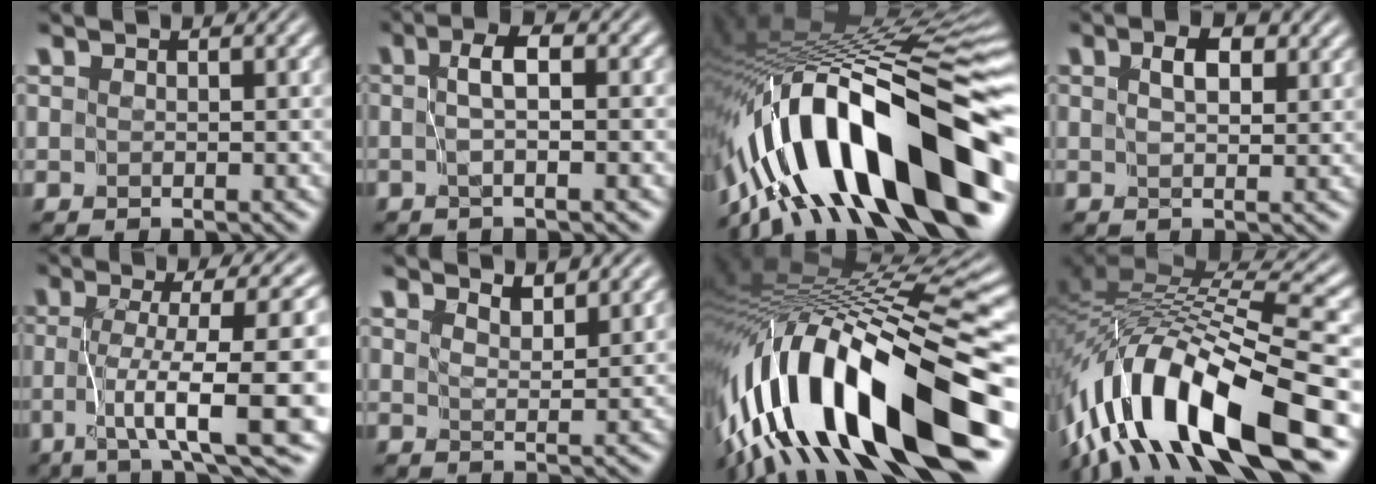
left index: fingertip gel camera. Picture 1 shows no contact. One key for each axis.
{"total": 2.5, "fx": -0.1, "fy": -0.1, "fz": 2.5, "tx": -0.045, "ty": 0.005, "tz": -0.002}
{"total": 17.1, "fx": -7.3, "fy": 5.2, "fz": 14.6, "tx": -0.228, "ty": 0.036, "tz": -0.134}
{"total": 2.6, "fx": 1.1, "fy": 1.0, "fz": 2.2, "tx": -0.039, "ty": 0.003, "tz": 0.023}
{"total": 10.5, "fx": -2.5, "fy": 1.8, "fz": 10.0, "tx": -0.149, "ty": 0.005, "tz": -0.031}
{"total": 2.4, "fx": 2.3, "fy": -0.1, "fz": 0.7, "tx": -0.014, "ty": -0.006, "tz": 0.040}
{"total": 15.8, "fx": -4.9, "fy": 4.4, "fz": 14.4, "tx": -0.260, "ty": 0.029, "tz": -0.076}
{"total": 14.6, "fx": -7.0, "fy": 3.7, "fz": 12.3, "tx": -0.236, "ty": 0.019, "tz": -0.119}